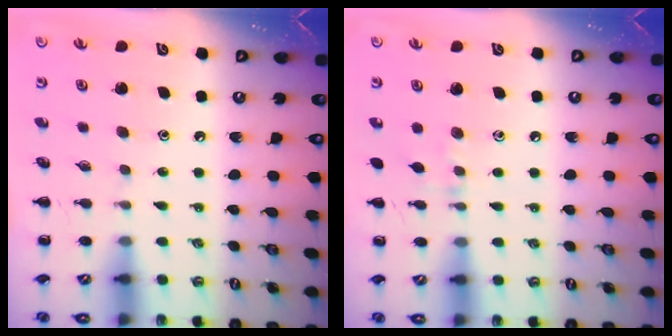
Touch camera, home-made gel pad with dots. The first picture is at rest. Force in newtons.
{"total": 5.2, "press": 5.0, "slide": 1.3}